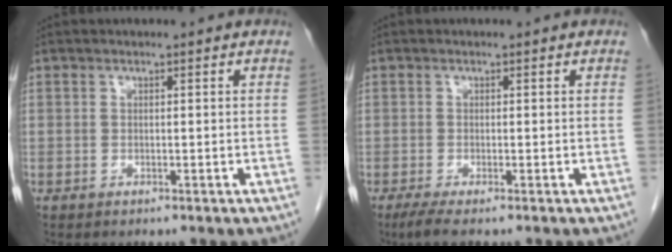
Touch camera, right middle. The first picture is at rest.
{"total": 2.6, "force": [-1.9, 0.1, 1.7], "torque": [-0.037, -0.009, -0.038]}